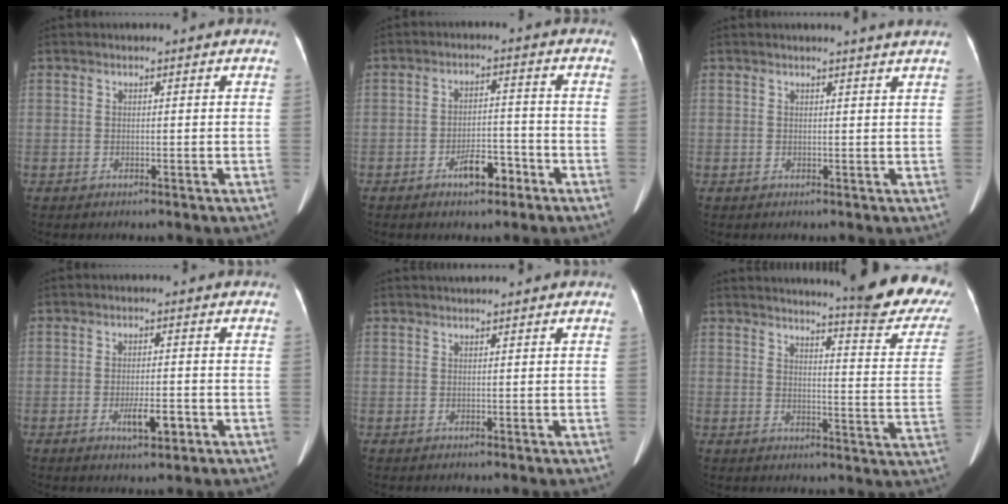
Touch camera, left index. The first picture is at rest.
{"total": 4.8, "force": [-3.0, 1.9, 3.2], "torque": [-0.056, 0.007, -0.045]}
{"total": 3.3, "force": [3.0, -0.7, 1.2], "torque": [-0.016, 0.001, 0.029]}
{"total": 3.9, "force": [-1.6, 0.9, 3.4], "torque": [-0.061, -0.002, -0.022]}
{"total": 1.3, "force": [1.3, -0.1, 0.4], "torque": [-0.006, 0.014, 0.027]}
{"total": 19.1, "force": [16.7, 1.2, 9.3], "torque": [-0.109, -0.080, 0.185]}